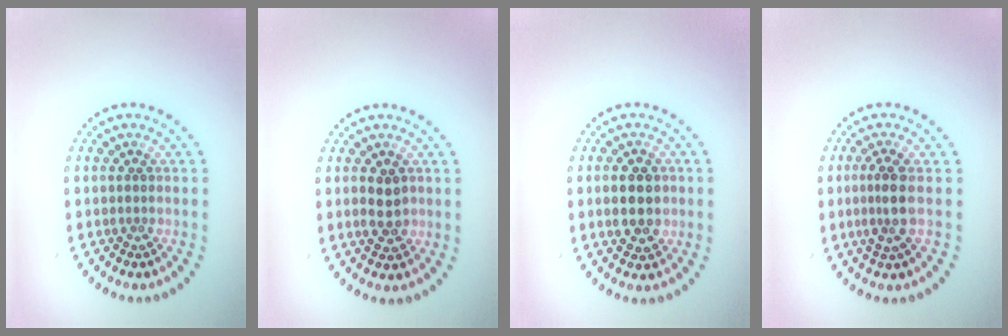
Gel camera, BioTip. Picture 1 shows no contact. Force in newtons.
{"total": 2.4, "press": 2.4, "slide": 0.1}
{"total": 4.4, "press": 4.4, "slide": 0.1}
{"total": 2.5, "press": 2.2, "slide": 1.2}